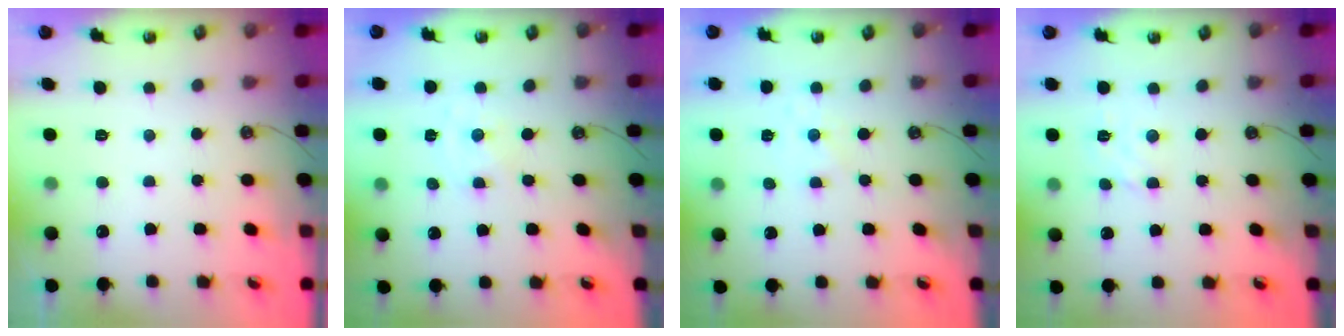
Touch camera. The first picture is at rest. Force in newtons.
{"total": 0.0}
{"total": 1.4, "press": 1.3, "slide": 0.4}
{"total": 2.3, "press": 2.3, "slide": 0.5}